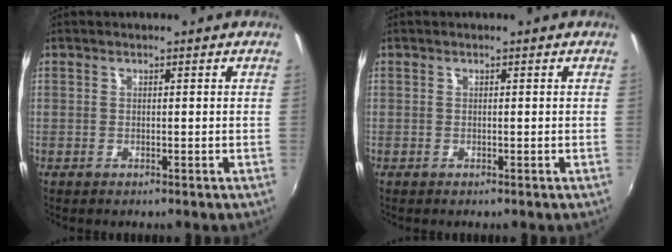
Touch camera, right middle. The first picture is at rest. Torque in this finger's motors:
{"motor_torque": [0.60, -0.62, 0.04, -0.07]}